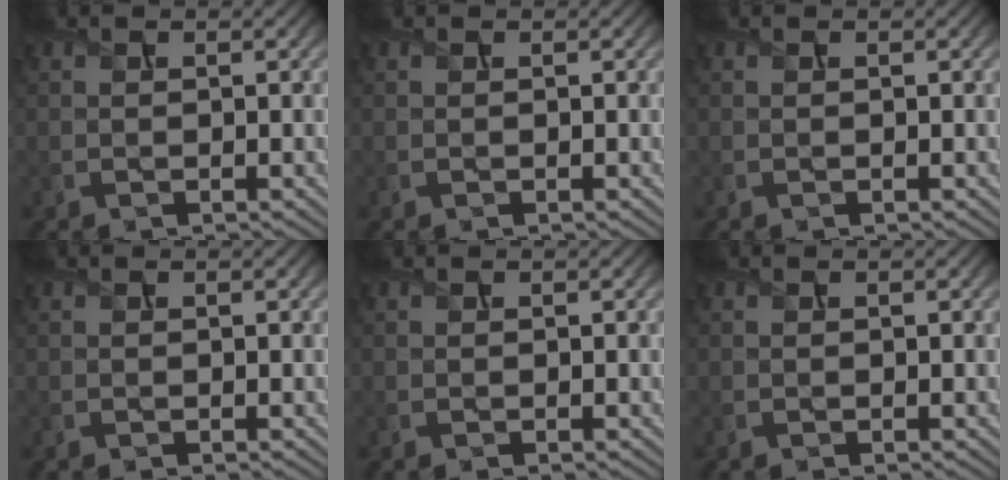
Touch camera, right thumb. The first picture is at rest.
{"total": 0.0}
{"total": 0.0}
{"total": 0.0}
{"total": 0.0}
{"total": 0.0}